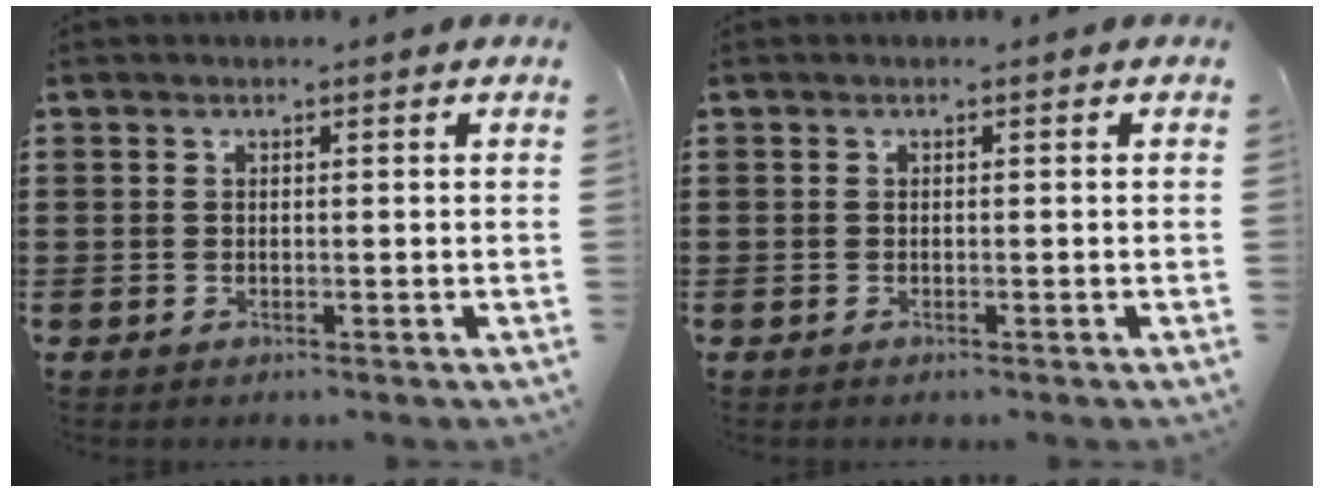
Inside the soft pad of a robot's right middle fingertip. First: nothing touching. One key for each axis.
{"total": 0.0}